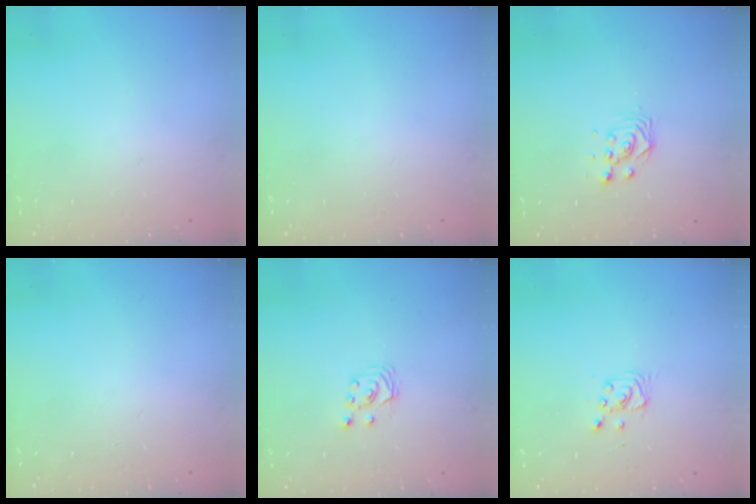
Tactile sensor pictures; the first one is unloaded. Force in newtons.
{"total": 0.0}
{"total": 3.0, "press": 3.0, "slide": 0.0}
{"total": 0.0}
{"total": 2.6, "press": 2.6, "slide": 0.3}
{"total": 2.9, "press": 2.9, "slide": 0.4}